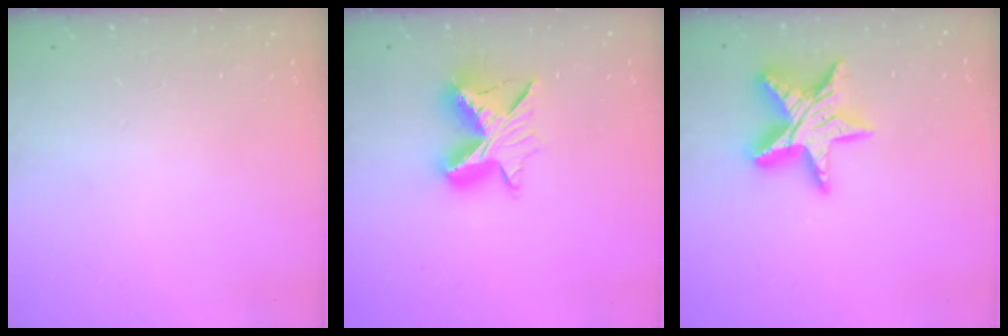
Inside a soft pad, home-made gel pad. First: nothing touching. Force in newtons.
{"total": 12.6, "press": 12.6, "slide": 0.8}
{"total": 15.7, "press": 15.7, "slide": 1.4}